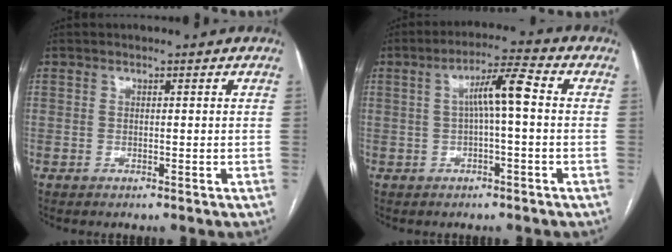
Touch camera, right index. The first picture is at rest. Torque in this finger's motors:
{"motor_torque": [1.16, 0.10, 0.19, 0.14]}